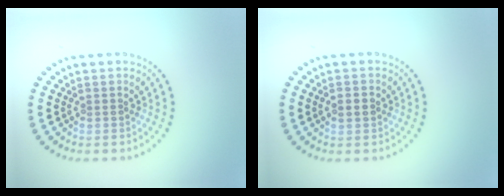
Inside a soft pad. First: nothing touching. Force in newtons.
{"total": 2.1, "press": 2.1, "slide": 0.2}